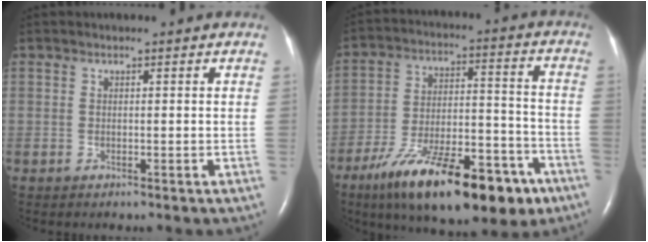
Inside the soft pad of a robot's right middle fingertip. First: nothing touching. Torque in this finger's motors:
{"motor_torque": [1.54, -0.60, 0.40, 0.14]}